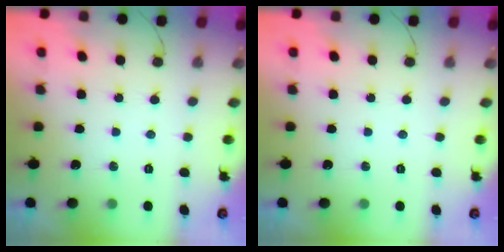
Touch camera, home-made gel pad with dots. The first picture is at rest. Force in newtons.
{"total": 0.0}